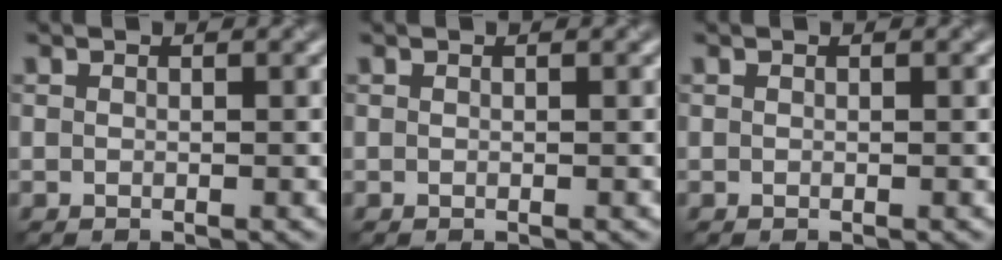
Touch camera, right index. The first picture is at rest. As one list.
[{"total": 0.0}, {"total": 0.0}]